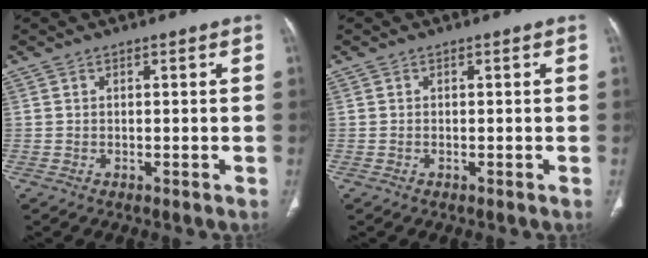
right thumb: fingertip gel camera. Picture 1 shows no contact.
{"total": 0.0}